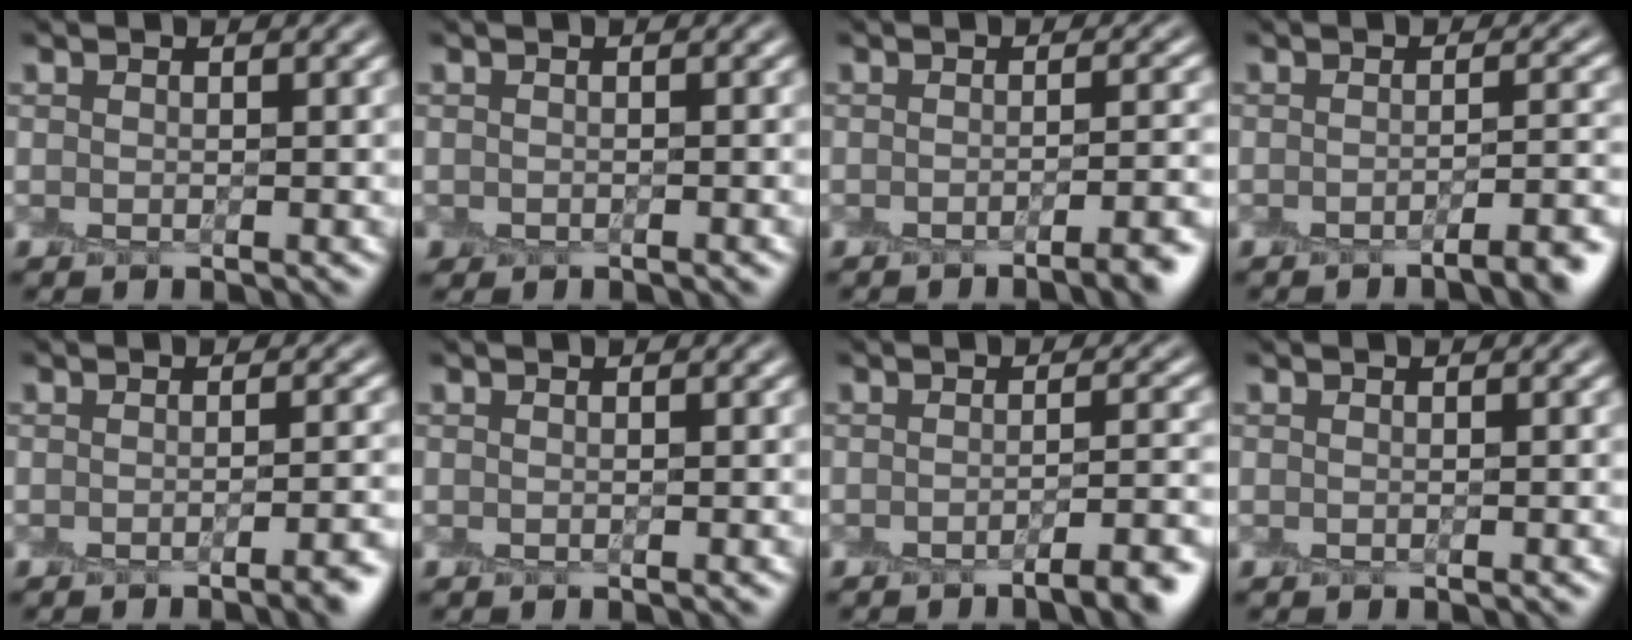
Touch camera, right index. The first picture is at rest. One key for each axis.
{"total": 0.6, "fx": -0.4, "fy": 0.4, "fz": 0.0, "tx": 0.000, "ty": -0.005, "tz": -0.006}
{"total": 4.3, "fx": -2.4, "fy": 1.2, "fz": 3.3, "tx": -0.028, "ty": 0.003, "tz": -0.035}
{"total": 4.2, "fx": -2.6, "fy": 1.0, "fz": 3.1, "tx": -0.030, "ty": 0.005, "tz": -0.041}
{"total": 3.2, "fx": -1.6, "fy": 0.9, "fz": 2.6, "tx": -0.019, "ty": 0.003, "tz": -0.028}
{"total": 0.0}
{"total": 4.7, "fx": -2.8, "fy": 1.2, "fz": 3.5, "tx": -0.036, "ty": 0.004, "tz": -0.043}
{"total": 0.0}